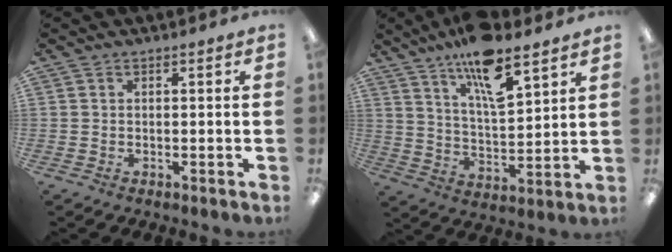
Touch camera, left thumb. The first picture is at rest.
{"total": 13.5, "force": [9.9, 4.0, 8.4], "torque": [-0.137, -0.052, 0.167]}